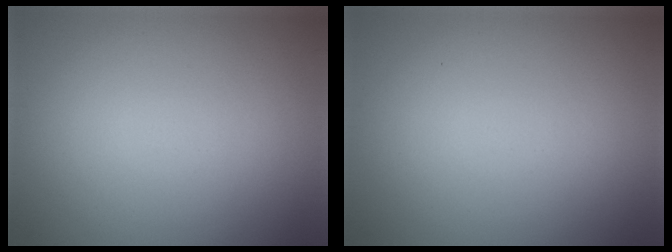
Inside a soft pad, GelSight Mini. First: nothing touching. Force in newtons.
{"total": 0.0}